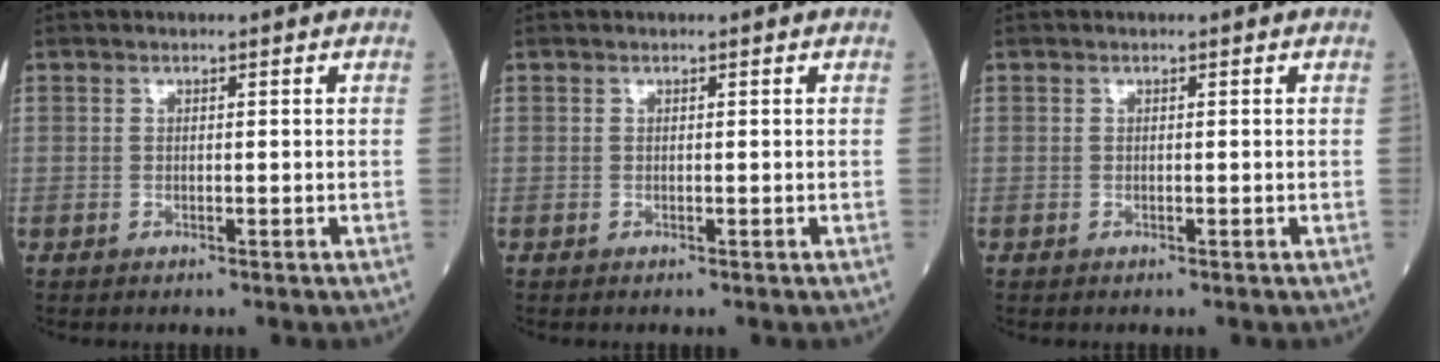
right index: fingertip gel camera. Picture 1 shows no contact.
{"total": 0.0}
{"total": 0.0}